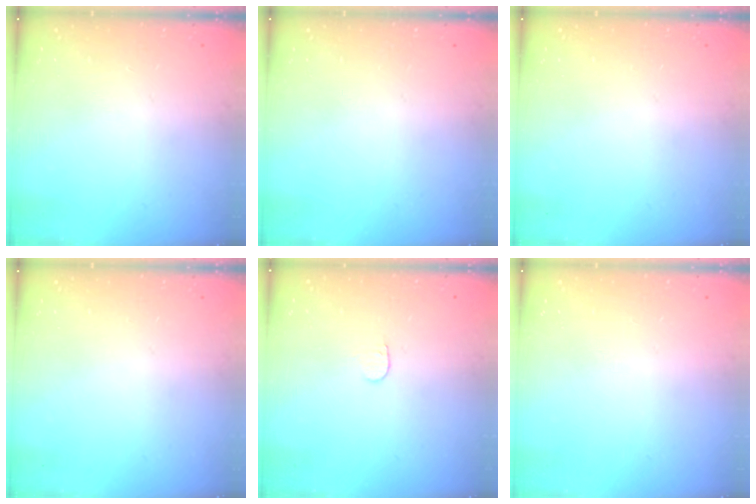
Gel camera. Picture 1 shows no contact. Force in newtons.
{"total": 0.0}
{"total": 0.0}
{"total": 0.0}
{"total": 3.6, "press": 3.6, "slide": 0.3}
{"total": 0.0}